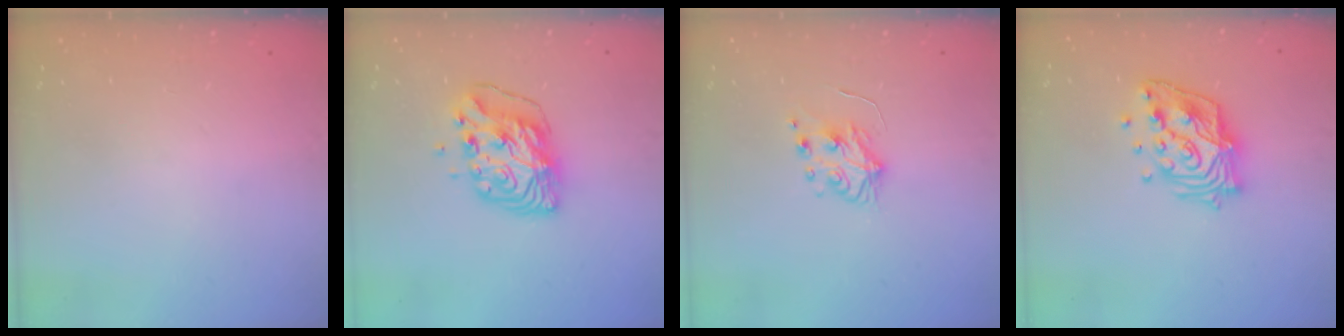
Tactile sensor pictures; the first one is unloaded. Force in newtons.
{"total": 10.5, "press": 10.4, "slide": 1.7}
{"total": 5.9, "press": 5.9, "slide": 0.6}
{"total": 15.5, "press": 15.5, "slide": 1.2}